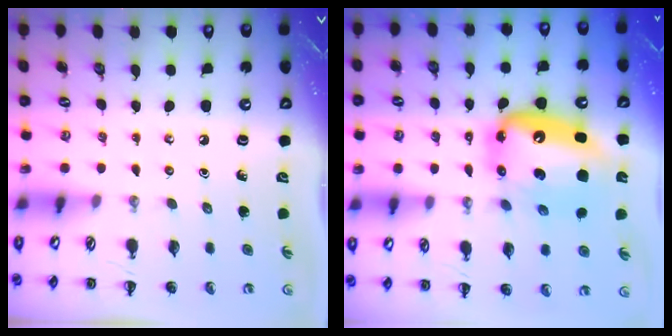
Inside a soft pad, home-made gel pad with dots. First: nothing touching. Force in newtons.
{"total": 14.2, "press": 13.7, "slide": 3.9}